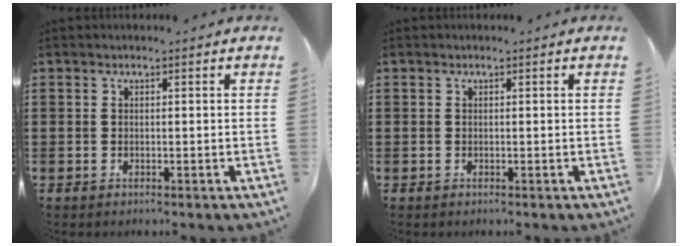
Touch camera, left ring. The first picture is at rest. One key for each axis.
{"total": 0.0}